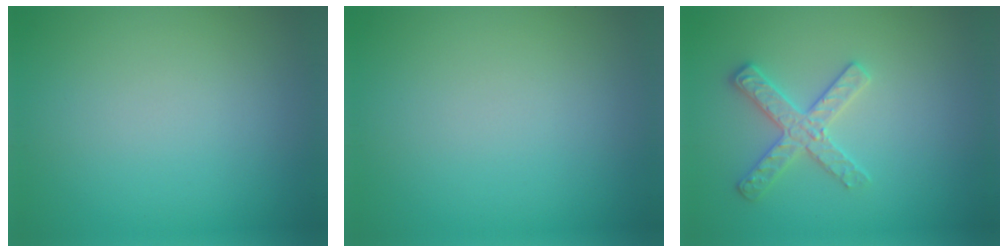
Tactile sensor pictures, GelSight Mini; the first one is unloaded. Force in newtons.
{"total": 0.0}
{"total": 2.7, "press": 2.6, "slide": 0.5}